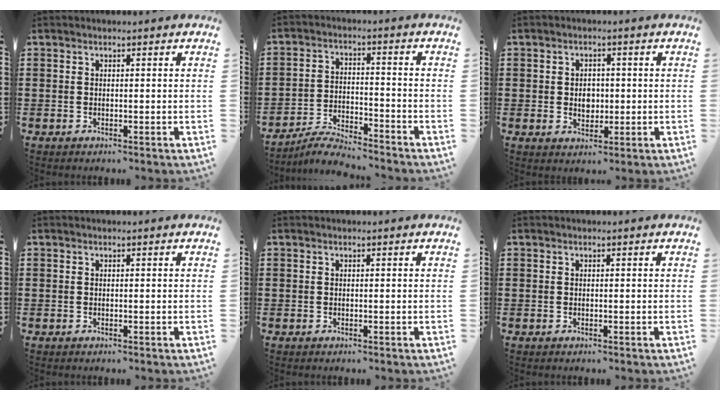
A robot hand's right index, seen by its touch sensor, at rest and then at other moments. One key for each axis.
{"total": 5.2, "fx": -5.0, "fy": 0.3, "fz": 1.2, "tx": -0.028, "ty": 0.004, "tz": -0.101}
{"total": 3.2, "fx": 0.0, "fy": 2.5, "fz": 2.0, "tx": -0.028, "ty": 0.001, "tz": -0.005}
{"total": 0.0}
{"total": 0.0}
{"total": 0.0}